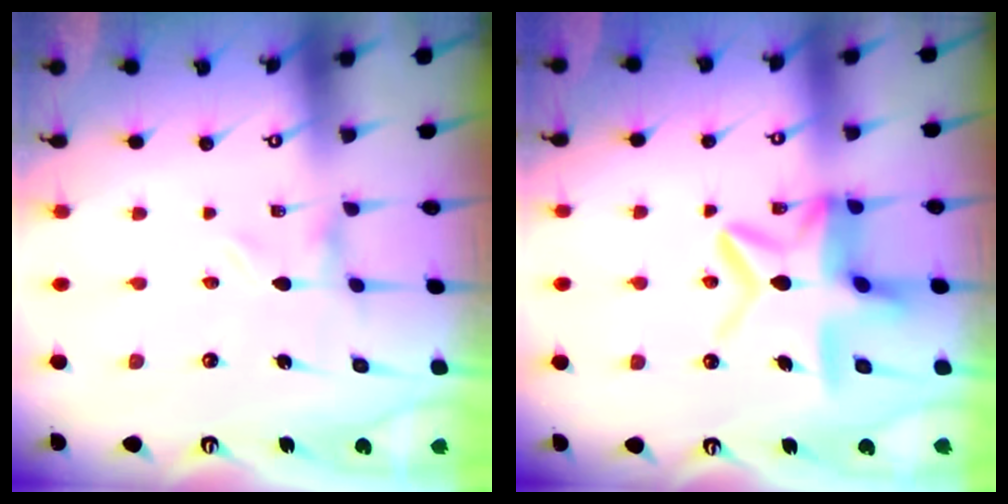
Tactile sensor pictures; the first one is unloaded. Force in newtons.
{"total": 14.1, "press": 14.1, "slide": 1.3}